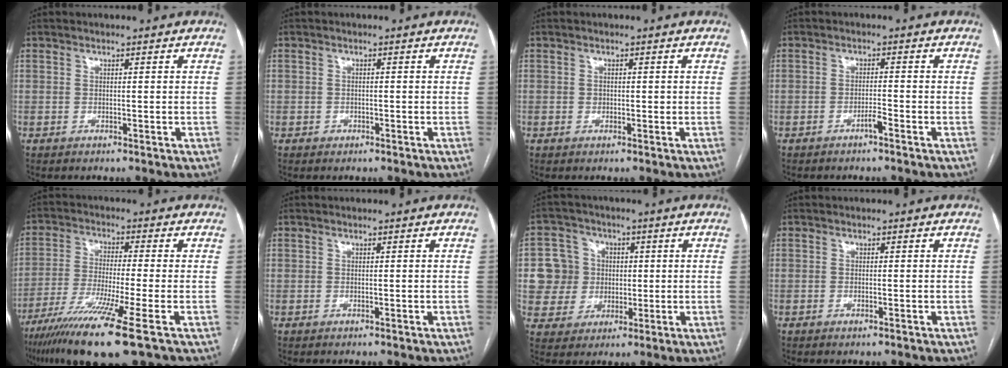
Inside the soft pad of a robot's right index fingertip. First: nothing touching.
{"total": 1.0, "force": [-0.5, 0.9, 0.1], "torque": [-0.001, 0.004, -0.008]}
{"total": 1.3, "force": [0.1, 1.2, 0.5], "torque": [-0.009, 0.003, 0.006]}
{"total": 1.4, "force": [-1.1, 0.0, 1.0], "torque": [-0.016, 0.002, -0.017]}
{"total": 13.6, "force": [-8.3, -1.0, 10.7], "torque": [-0.214, -0.039, -0.148]}
{"total": 0.0}
{"total": 8.1, "force": [0.6, 8.0, 1.4], "torque": [-0.039, 0.029, 0.022]}
{"total": 0.5, "force": [-0.3, 0.0, 0.4], "torque": [-0.008, -0.001, -0.005]}